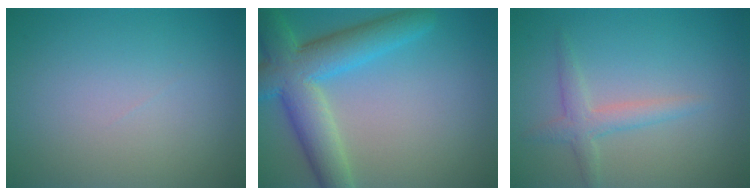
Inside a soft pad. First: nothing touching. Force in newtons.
{"total": 7.7, "press": 7.7, "slide": 0.3}
{"total": 2.2, "press": 2.2, "slide": 0.1}